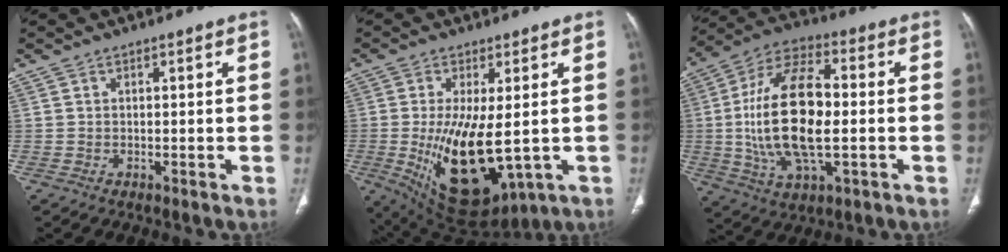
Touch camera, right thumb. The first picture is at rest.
{"total": 16.3, "force": [-1.7, 6.9, 14.6], "torque": [-0.253, -0.027, -0.002]}
{"total": 20.4, "force": [-1.1, 9.3, 18.1], "torque": [-0.348, 0.018, -0.020]}